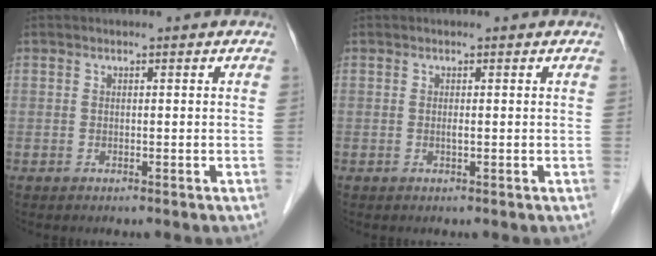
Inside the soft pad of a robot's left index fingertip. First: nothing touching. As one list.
[{"total": 0.5, "force": [-0.3, 0.0, 0.4], "torque": [-0.010, -0.006, -0.006]}]